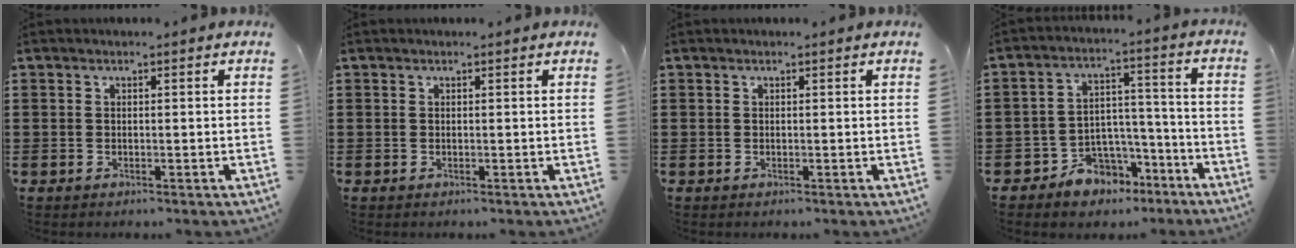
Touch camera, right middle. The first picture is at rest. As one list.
[{"total": 0.0}, {"total": 0.0}, {"total": 6.2, "force": [-5.0, 3.6, 0.2], "torque": [-0.011, 0.018, -0.098]}]